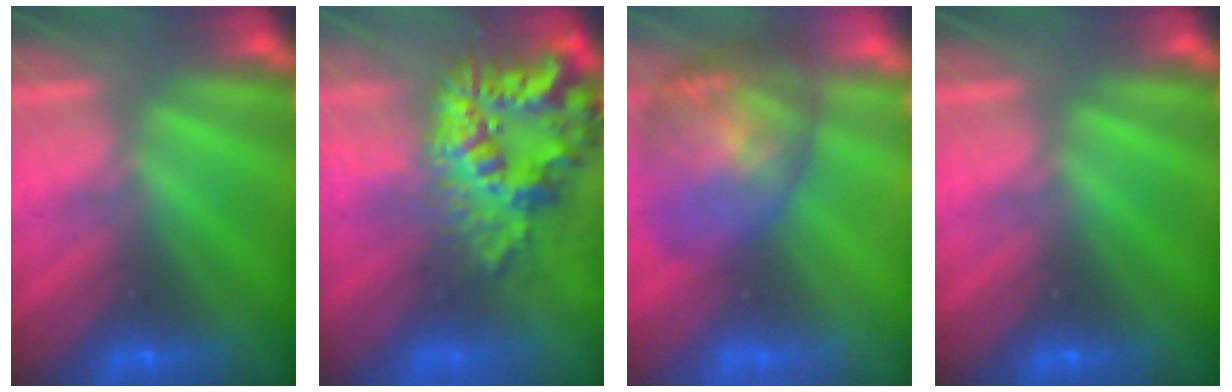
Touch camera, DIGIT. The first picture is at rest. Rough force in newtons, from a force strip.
{"total": 7.5}
{"total": 6.9}
{"total": 0.0}